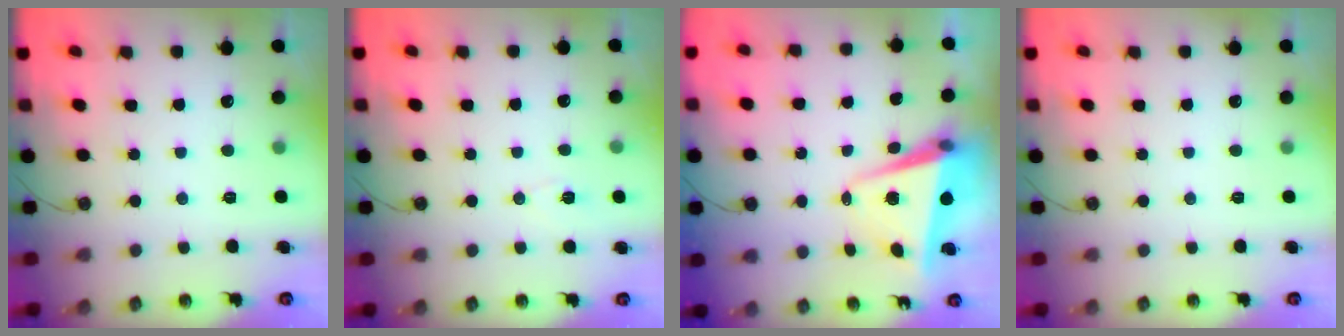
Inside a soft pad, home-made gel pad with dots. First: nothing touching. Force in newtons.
{"total": 3.6, "press": 2.5, "slide": 2.6}
{"total": 7.8, "press": 7.8, "slide": 0.3}
{"total": 0.0}